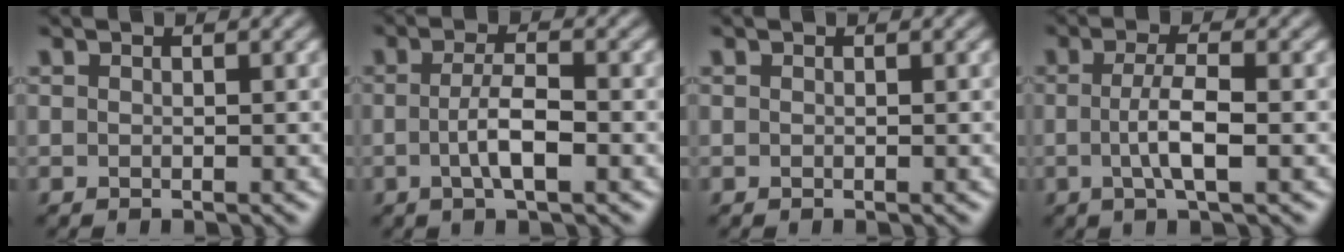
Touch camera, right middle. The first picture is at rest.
{"total": 3.3, "force": [-0.8, 0.8, 3.1], "torque": [-0.059, 0.000, -0.014]}
{"total": 0.0}
{"total": 3.5, "force": [-0.6, 0.8, 3.4], "torque": [-0.065, -0.001, -0.009]}